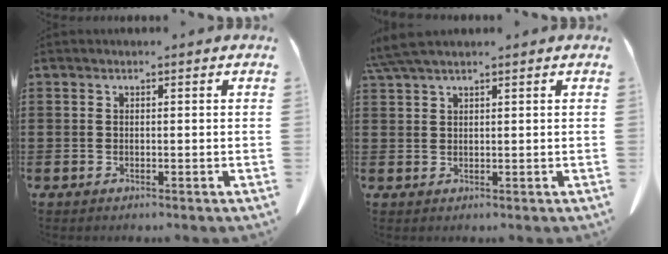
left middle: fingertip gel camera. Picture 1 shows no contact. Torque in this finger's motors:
{"motor_torque": [0.96, 0.26, 0.27, 0.08]}